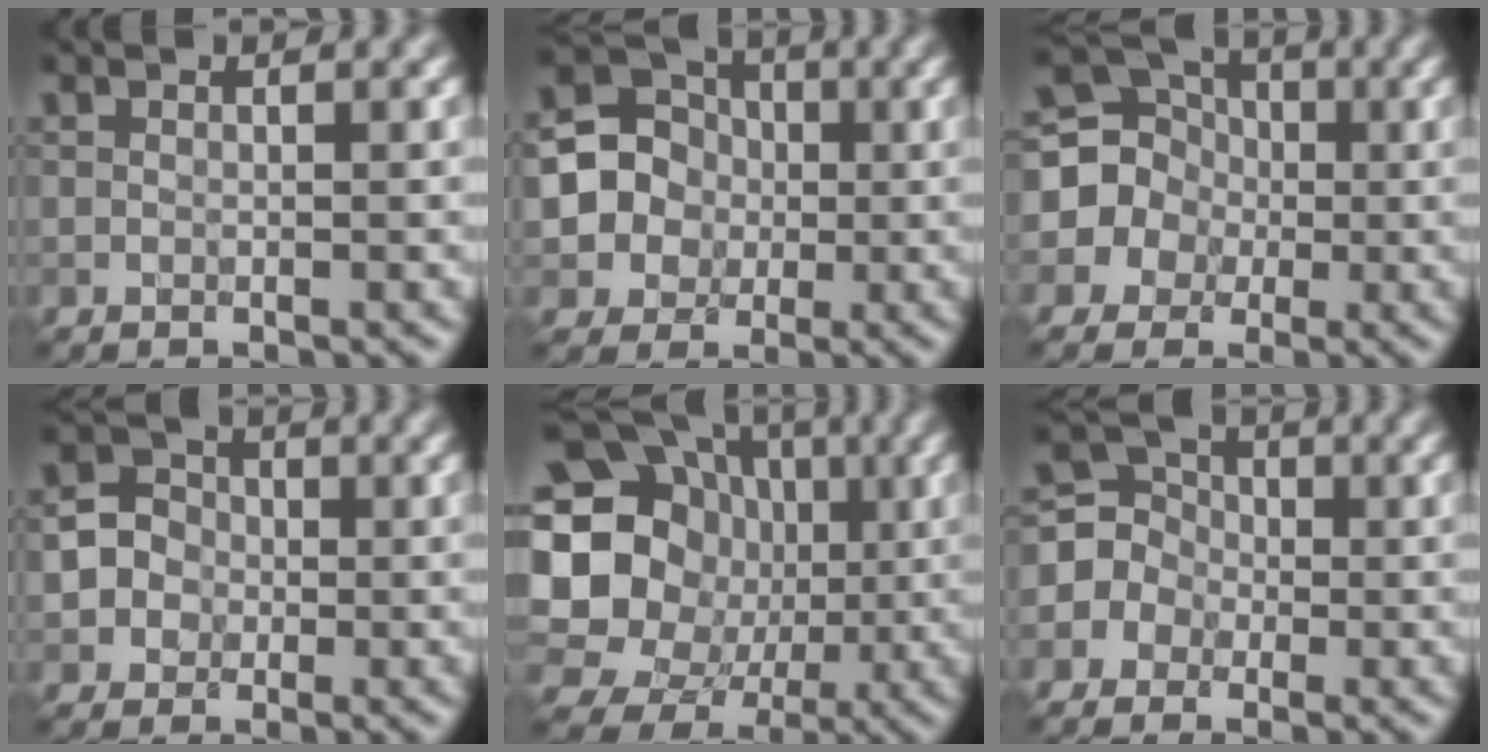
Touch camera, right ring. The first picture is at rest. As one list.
[{"total": 7.3, "force": [0.2, 7.0, 2.1], "torque": [-0.038, 0.031, -0.020]}, {"total": 9.7, "force": [0.2, 9.4, 2.7], "torque": [-0.074, 0.027, -0.034]}, {"total": 3.0, "force": [-0.5, 2.8, 0.7], "torque": [0.012, 0.004, -0.017]}, {"total": 20.7, "force": [1.3, 19.1, 8.1], "torque": [-0.181, 0.020, -0.015]}, {"total": 3.1, "force": [-0.8, 3.0, 0.5], "torque": [0.003, 0.013, -0.025]}]